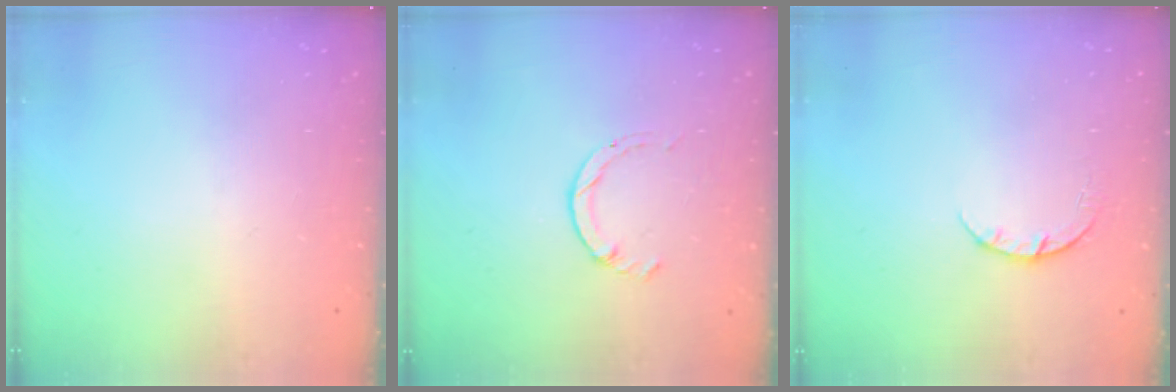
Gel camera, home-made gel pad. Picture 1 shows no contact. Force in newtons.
{"total": 1.4, "press": 1.4, "slide": 0.2}
{"total": 3.2, "press": 3.2, "slide": 0.5}